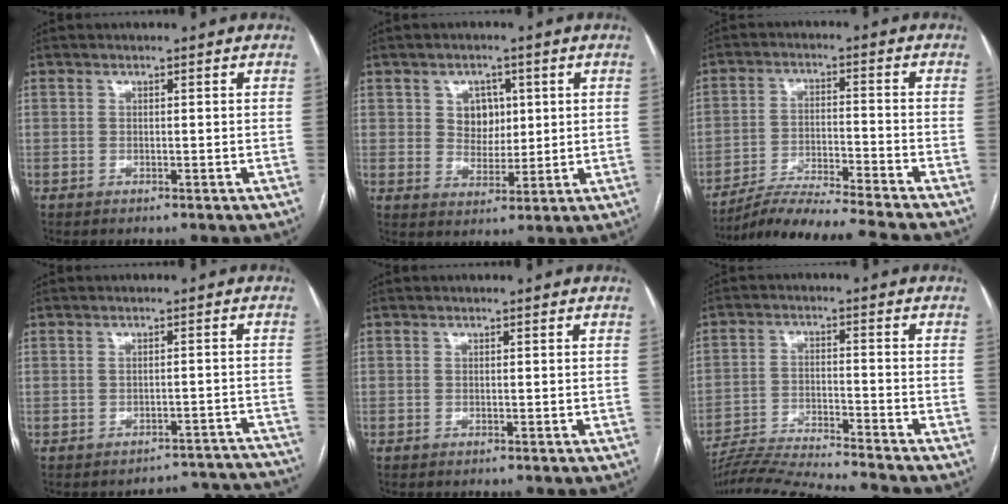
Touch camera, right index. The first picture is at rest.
{"total": 5.3, "force": [1.6, 4.3, 2.6], "torque": [-0.039, 0.007, 0.033]}
{"total": 13.6, "force": [-12.5, -1.9, 4.9], "torque": [-0.067, -0.012, -0.210]}
{"total": 10.6, "force": [-10.4, 2.2, -0.3], "torque": [0.030, 0.035, -0.107]}
{"total": 0.0}
{"total": 14.1, "force": [-13.3, -2.2, 4.2], "torque": [-0.057, -0.012, -0.222]}